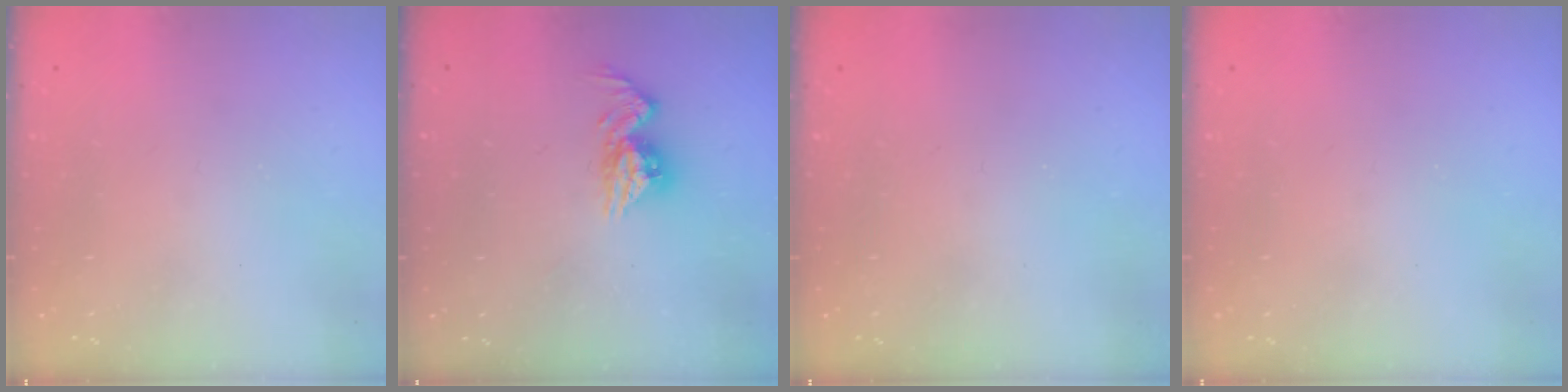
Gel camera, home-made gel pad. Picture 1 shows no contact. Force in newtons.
{"total": 9.8, "press": 9.8, "slide": 0.8}
{"total": 0.0}
{"total": 0.0}